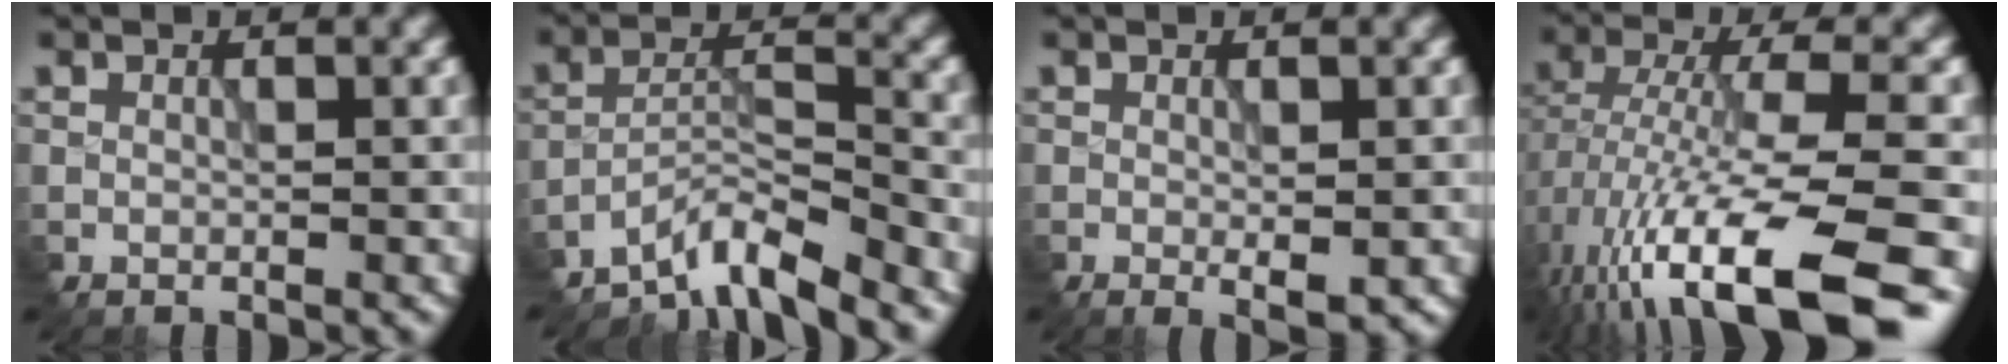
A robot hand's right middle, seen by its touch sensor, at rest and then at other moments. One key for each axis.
{"total": 5.0, "fx": -4.6, "fy": 0.4, "fz": 1.7, "tx": -0.032, "ty": 0.008, "tz": -0.092}
{"total": 1.5, "fx": -0.4, "fy": 0.2, "fz": 1.4, "tx": -0.024, "ty": -0.003, "tz": 0.000}
{"total": 13.4, "fx": -6.9, "fy": 4.2, "fz": 10.7, "tx": -0.213, "ty": -0.004, "tz": -0.105}